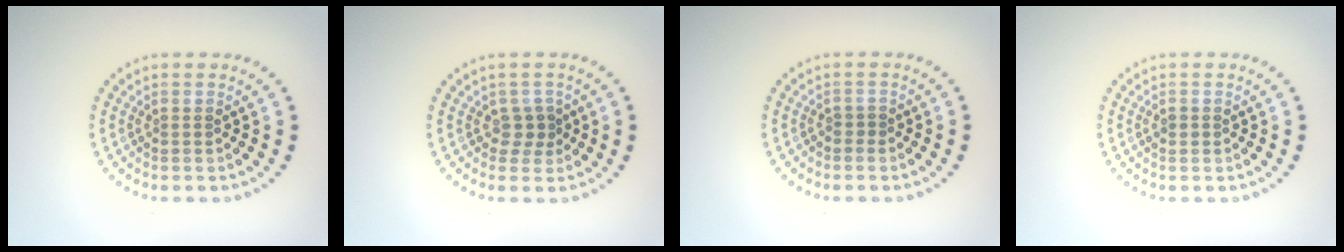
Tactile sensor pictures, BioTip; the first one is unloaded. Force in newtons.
{"total": 1.4, "press": 1.2, "slide": 0.7}
{"total": 0.5, "press": 0.2, "slide": 0.5}
{"total": 1.0, "press": 1.0, "slide": 0.1}